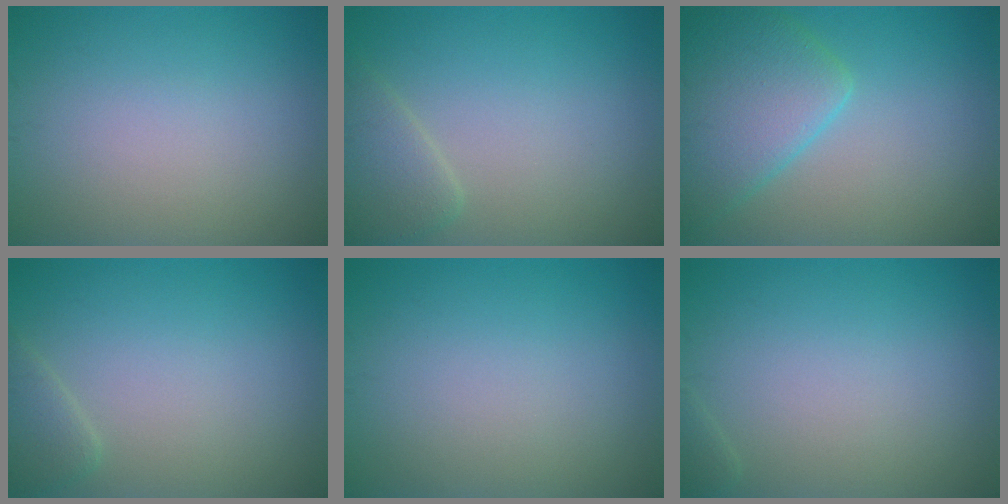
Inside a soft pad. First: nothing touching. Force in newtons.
{"total": 2.4, "press": 2.4, "slide": 0.2}
{"total": 6.4, "press": 6.4, "slide": 0.4}
{"total": 1.6, "press": 1.6, "slide": 0.2}
{"total": 0.0}
{"total": 0.5, "press": 0.5, "slide": 0.1}